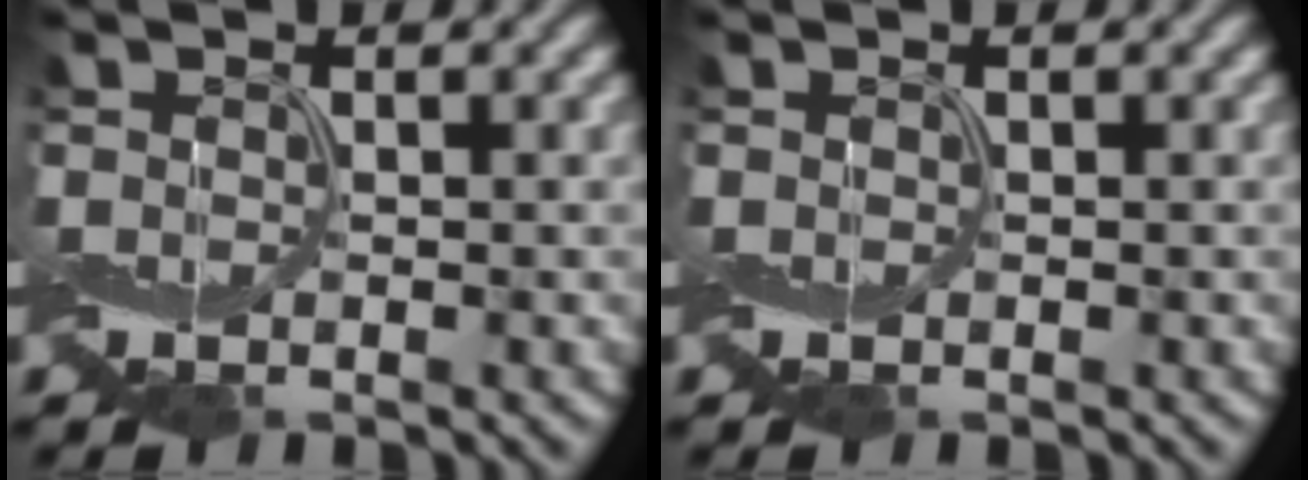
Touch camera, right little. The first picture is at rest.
{"total": 0.0}